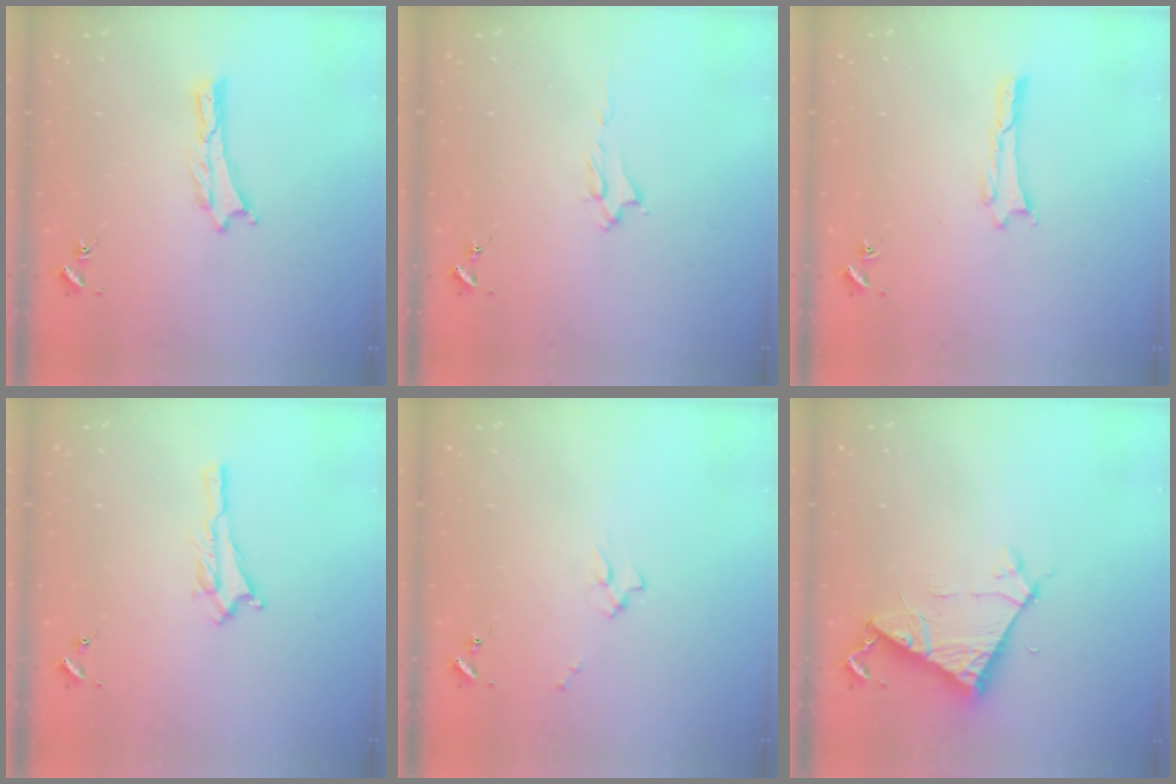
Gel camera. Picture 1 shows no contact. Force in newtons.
{"total": 1.6, "press": 1.6, "slide": 0.2}
{"total": 0.0}
{"total": 1.5, "press": 1.4, "slide": 0.2}
{"total": 1.7, "press": 1.6, "slide": 0.2}
{"total": 6.4, "press": 6.4, "slide": 0.6}